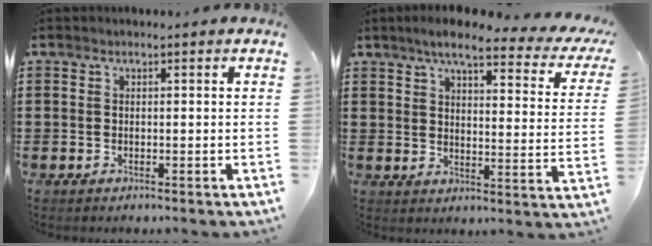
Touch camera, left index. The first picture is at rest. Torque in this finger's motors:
{"motor_torque": [2.14, 0.00, 0.27, 0.06]}